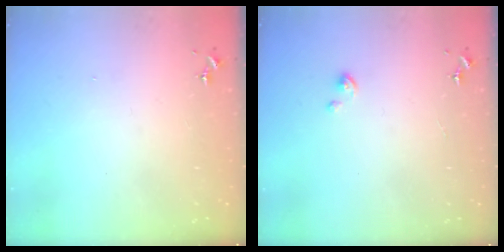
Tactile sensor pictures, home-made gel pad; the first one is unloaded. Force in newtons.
{"total": 1.4, "press": 1.4, "slide": 0.1}